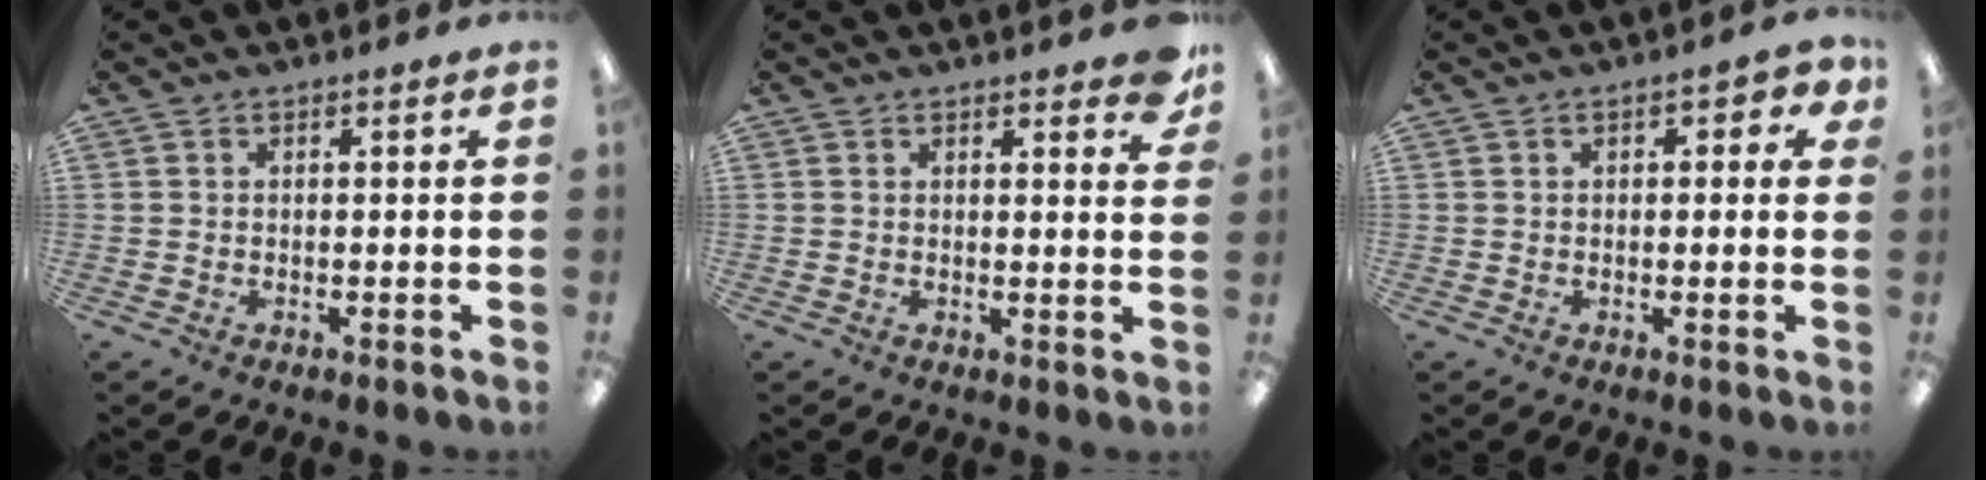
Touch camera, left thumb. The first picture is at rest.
{"total": 3.9, "force": [3.0, 1.2, 2.2], "torque": [-0.019, -0.018, 0.046]}
{"total": 3.3, "force": [1.0, 1.7, 2.6], "torque": [-0.034, 0.002, 0.014]}